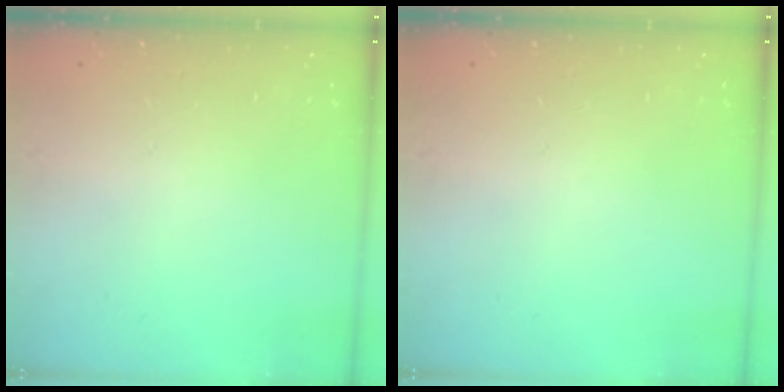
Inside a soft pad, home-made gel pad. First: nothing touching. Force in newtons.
{"total": 0.0}